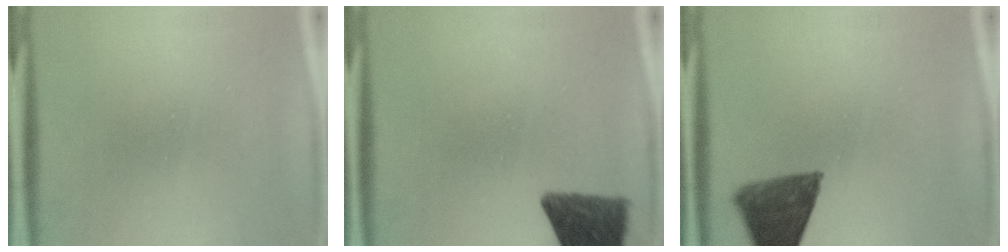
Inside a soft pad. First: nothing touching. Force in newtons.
{"total": 10.2}
{"total": 10.0}